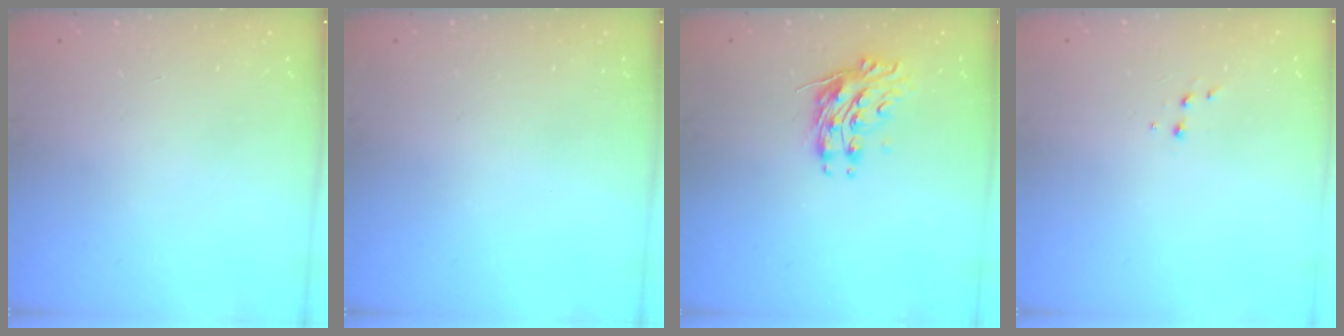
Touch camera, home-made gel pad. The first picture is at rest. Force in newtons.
{"total": 0.0}
{"total": 10.4, "press": 10.4, "slide": 0.5}
{"total": 1.9, "press": 1.9, "slide": 0.2}